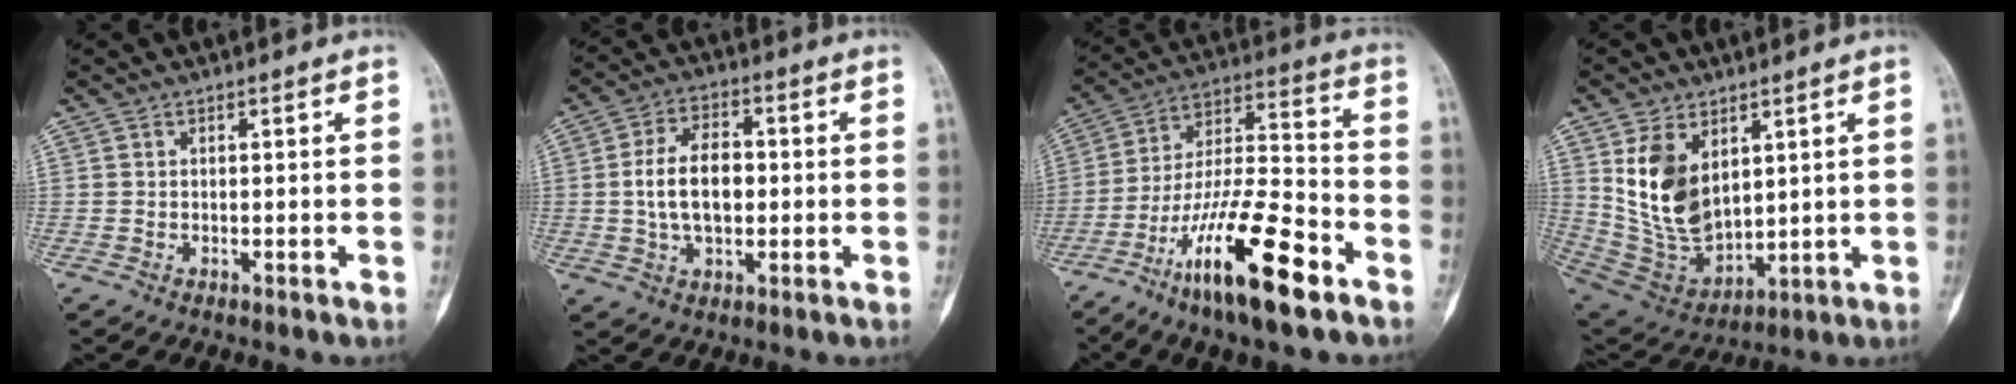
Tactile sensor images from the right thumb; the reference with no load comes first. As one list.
[{"total": 10.1, "force": [0.0, 6.0, 8.1], "torque": [-0.136, 0.014, -0.003]}, {"total": 19.8, "force": [-11.0, 4.7, 15.8], "torque": [-0.304, 0.062, -0.193]}, {"total": 14.3, "force": [4.7, 8.9, 10.1], "torque": [-0.163, -0.028, 0.116]}]